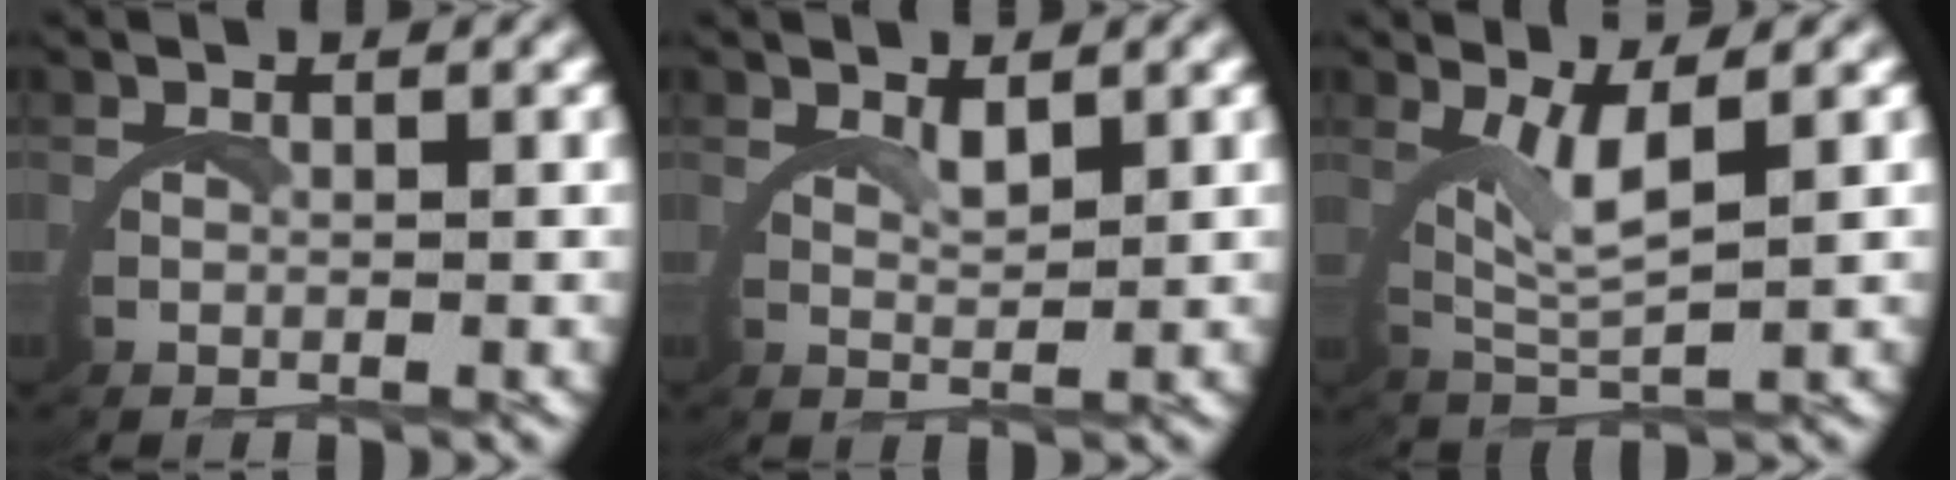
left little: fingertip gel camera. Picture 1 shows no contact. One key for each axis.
{"total": 1.9, "fx": 1.7, "fy": -0.8, "fz": 0.5, "tx": -0.010, "ty": -0.009, "tz": 0.030}
{"total": 3.9, "fx": 2.1, "fy": 0.6, "fz": 3.2, "tx": -0.073, "ty": -0.009, "tz": 0.042}